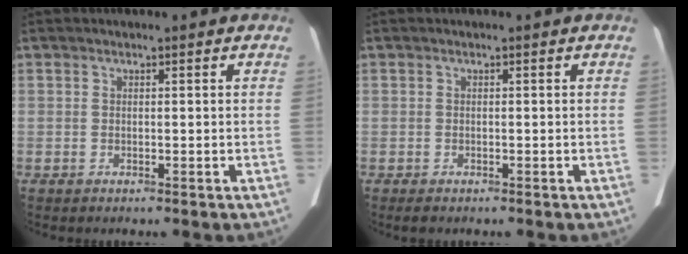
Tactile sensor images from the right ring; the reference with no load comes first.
{"total": 1.0, "force": [-0.7, 0.4, 0.5], "torque": [-0.013, -0.002, -0.007]}